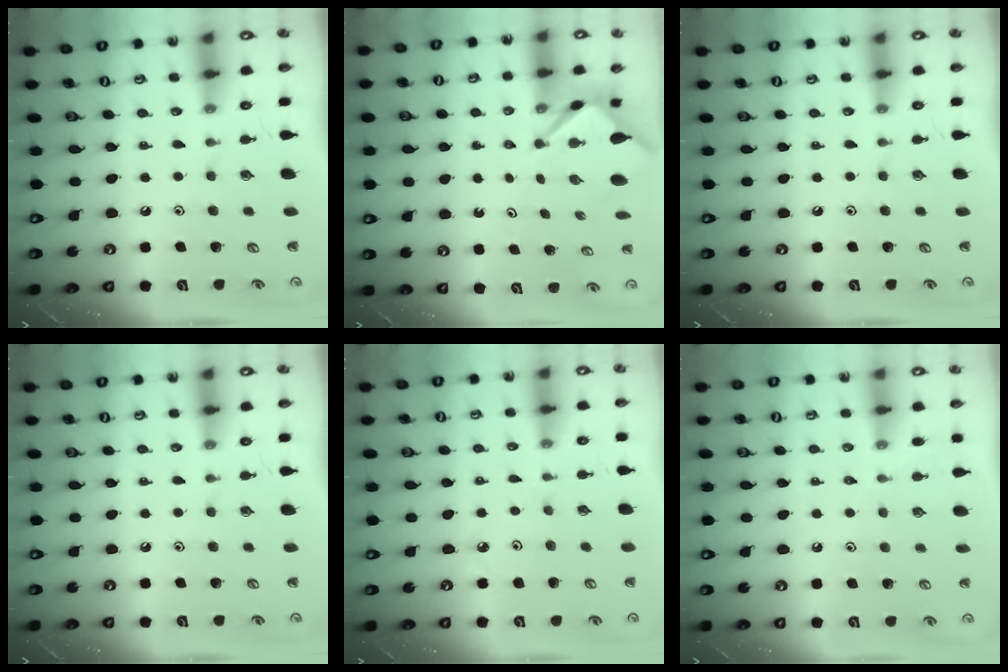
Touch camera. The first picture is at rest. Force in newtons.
{"total": 3.2, "press": 3.2, "slide": 0.2}
{"total": 0.0}
{"total": 0.0}
{"total": 4.8, "press": 4.7, "slide": 0.6}
{"total": 4.5, "press": 4.4, "slide": 0.7}